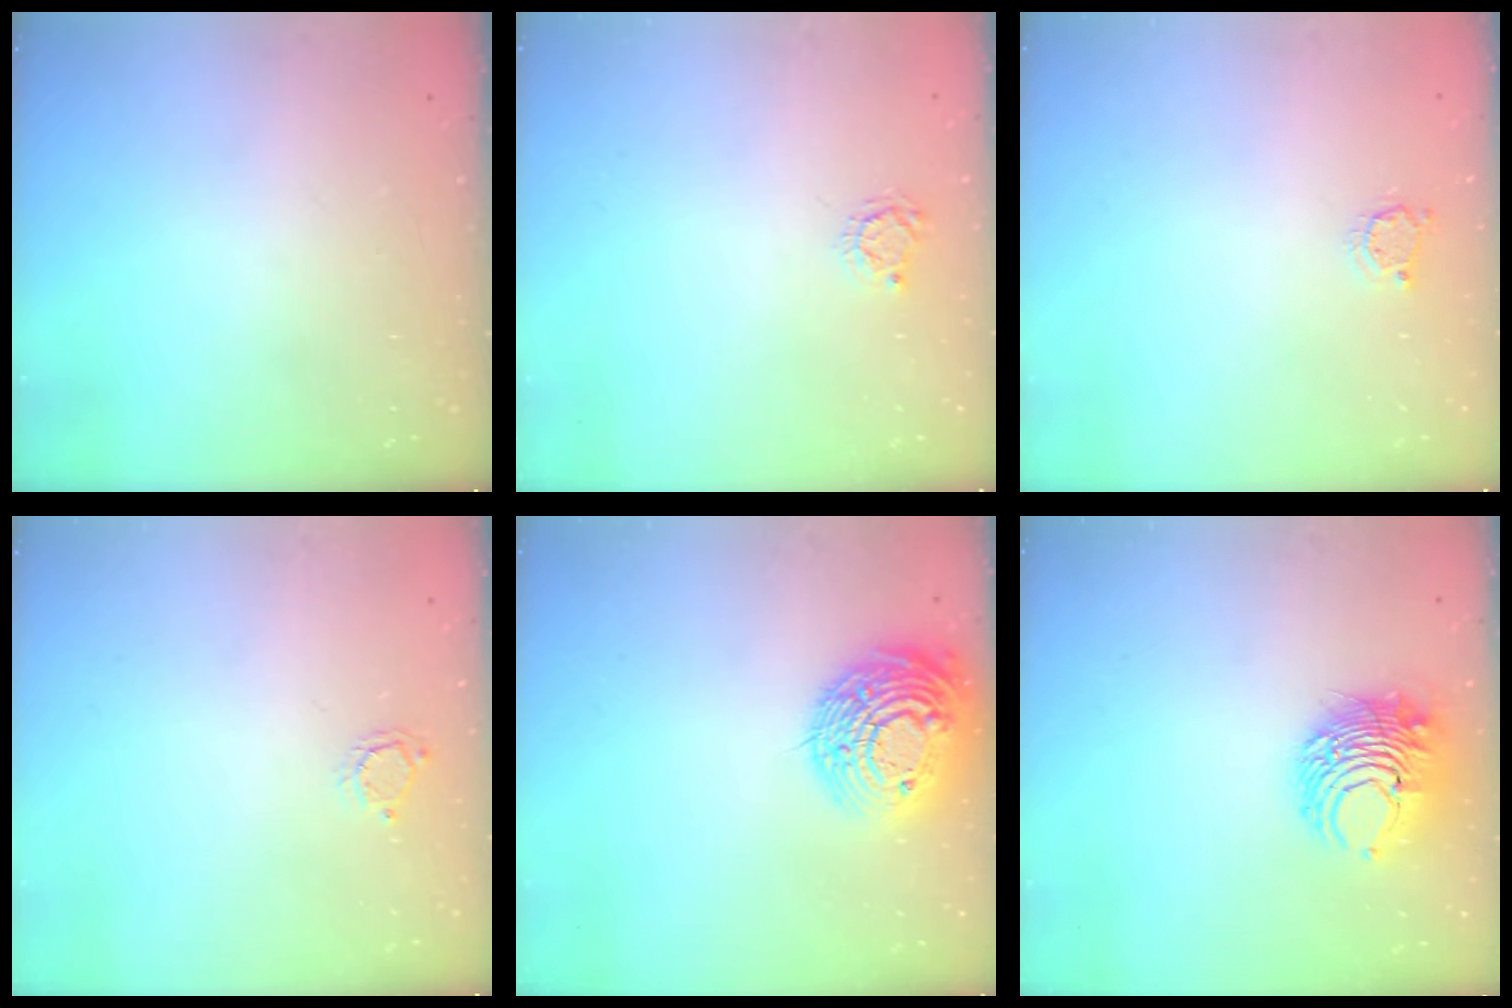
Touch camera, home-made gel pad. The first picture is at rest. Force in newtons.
{"total": 3.4, "press": 3.4, "slide": 0.4}
{"total": 3.1, "press": 3.0, "slide": 0.4}
{"total": 3.4, "press": 3.4, "slide": 0.3}
{"total": 17.9, "press": 17.8, "slide": 1.5}
{"total": 9.2, "press": 9.2, "slide": 0.2}